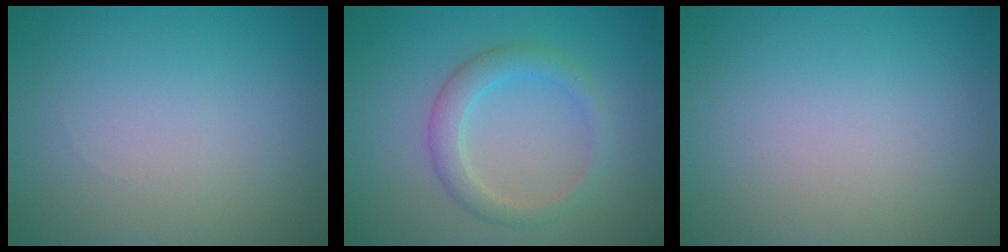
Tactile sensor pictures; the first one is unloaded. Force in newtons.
{"total": 2.8, "press": 2.8, "slide": 0.1}
{"total": 0.0}